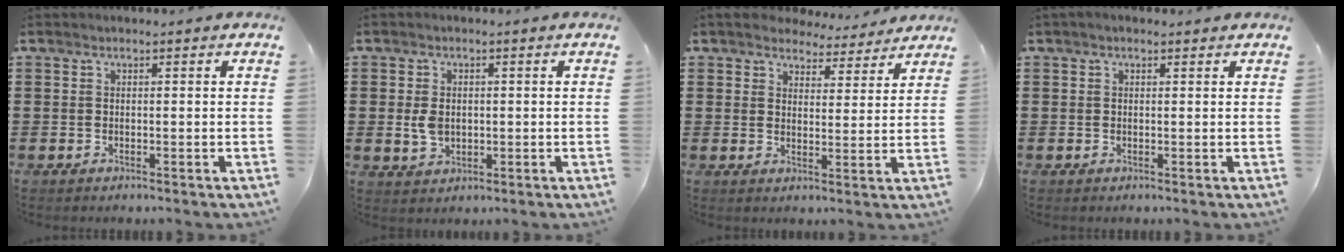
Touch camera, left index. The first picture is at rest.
{"total": 3.5, "force": [0.2, 2.4, 2.6], "torque": [-0.068, 0.002, -0.001]}
{"total": 4.8, "force": [4.7, 1.0, 0.6], "torque": [-0.025, -0.023, 0.084]}
{"total": 0.6, "force": [0.3, 0.4, 0.4], "torque": [-0.008, 0.005, 0.005]}